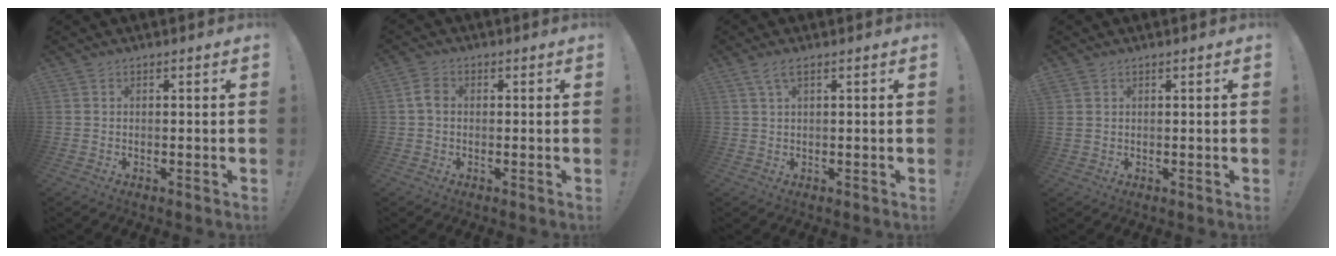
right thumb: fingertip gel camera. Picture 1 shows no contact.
{"total": 3.9, "force": [0.2, 2.8, 2.6], "torque": [-0.042, 0.008, 0.005]}
{"total": 2.9, "force": [1.4, 0.6, 2.5], "torque": [-0.054, 0.003, 0.027]}
{"total": 1.6, "force": [0.7, 1.3, 0.6], "torque": [-0.011, 0.004, 0.015]}